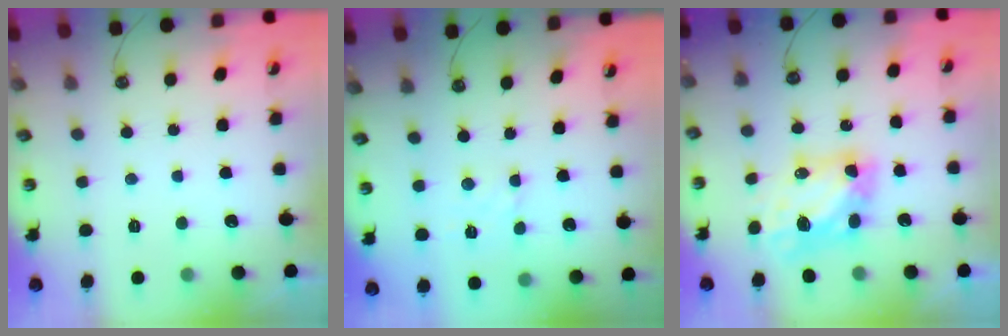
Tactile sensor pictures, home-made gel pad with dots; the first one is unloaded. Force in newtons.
{"total": 1.6, "press": 1.5, "slide": 0.5}
{"total": 7.2, "press": 7.1, "slide": 0.8}